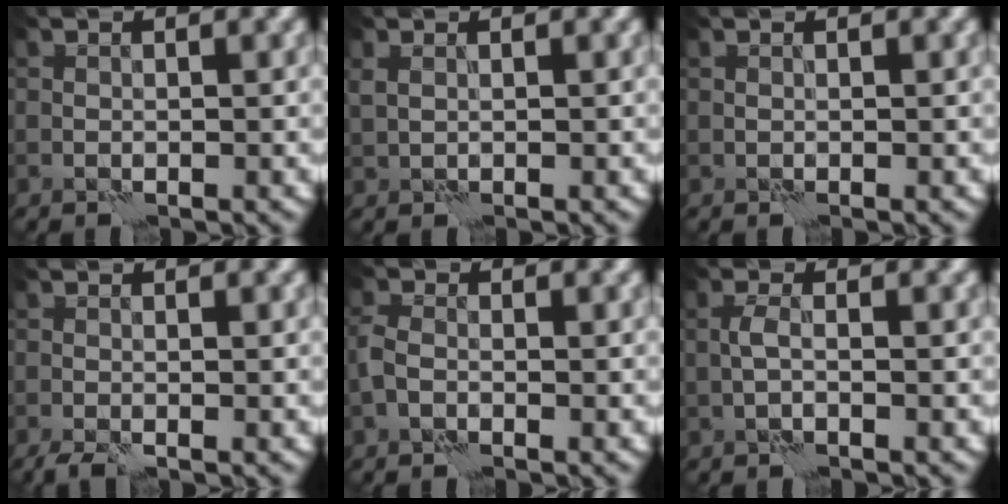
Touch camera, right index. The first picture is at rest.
{"total": 0.7, "force": [0.5, 0.4, 0.3], "torque": [-0.006, -0.002, 0.013]}
{"total": 0.0}
{"total": 1.7, "force": [-1.3, 0.2, 1.1], "torque": [-0.025, -0.004, -0.030]}
{"total": 1.2, "force": [-0.6, 0.7, 0.8], "torque": [-0.023, 0.003, -0.020]}
{"total": 0.9, "force": [-0.3, 0.0, 0.8], "torque": [-0.020, 0.003, -0.009]}